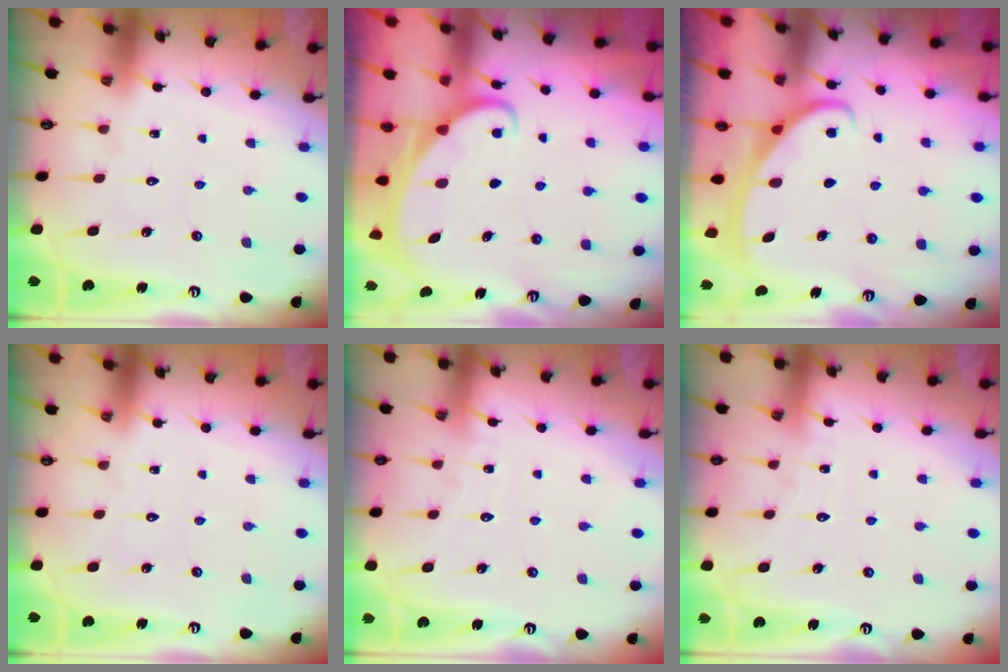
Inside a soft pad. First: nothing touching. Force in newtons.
{"total": 2.4, "press": 2.4, "slide": 0.3}
{"total": 3.0, "press": 3.0, "slide": 0.4}
{"total": 0.0}
{"total": 4.2, "press": 4.2, "slide": 0.3}
{"total": 4.2, "press": 4.2, "slide": 0.3}